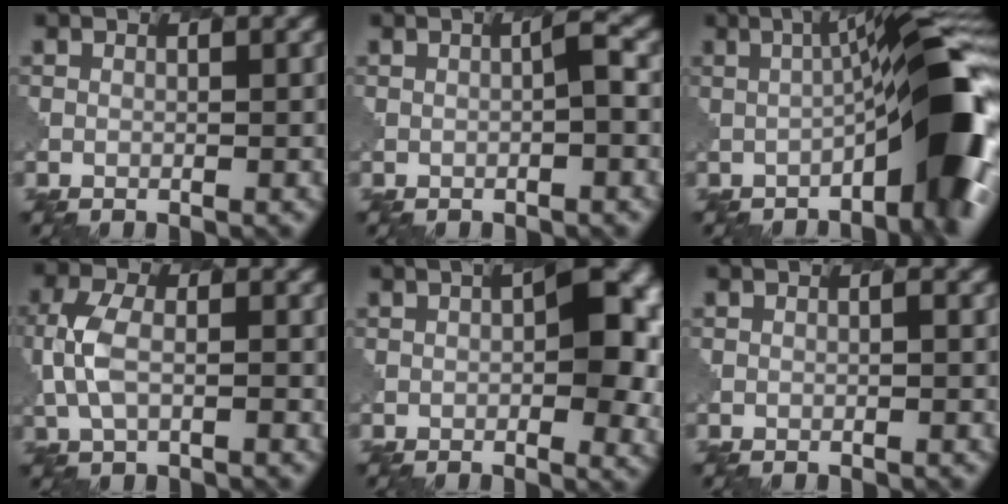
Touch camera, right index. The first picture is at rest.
{"total": 0.9, "force": [0.1, -0.8, 0.5], "torque": [-0.016, 0.012, -0.015]}
{"total": 9.2, "force": [-2.0, 0.7, 9.0], "torque": [-0.120, 0.020, -0.048]}
{"total": 2.7, "force": [0.1, 1.4, 2.2], "torque": [-0.075, 0.006, -0.015]}
{"total": 4.9, "force": [0.6, 1.6, 4.6], "torque": [-0.059, 0.003, -0.006]}
{"total": 0.6, "force": [0.1, -0.6, -0.3], "torque": [-0.002, 0.003, -0.005]}